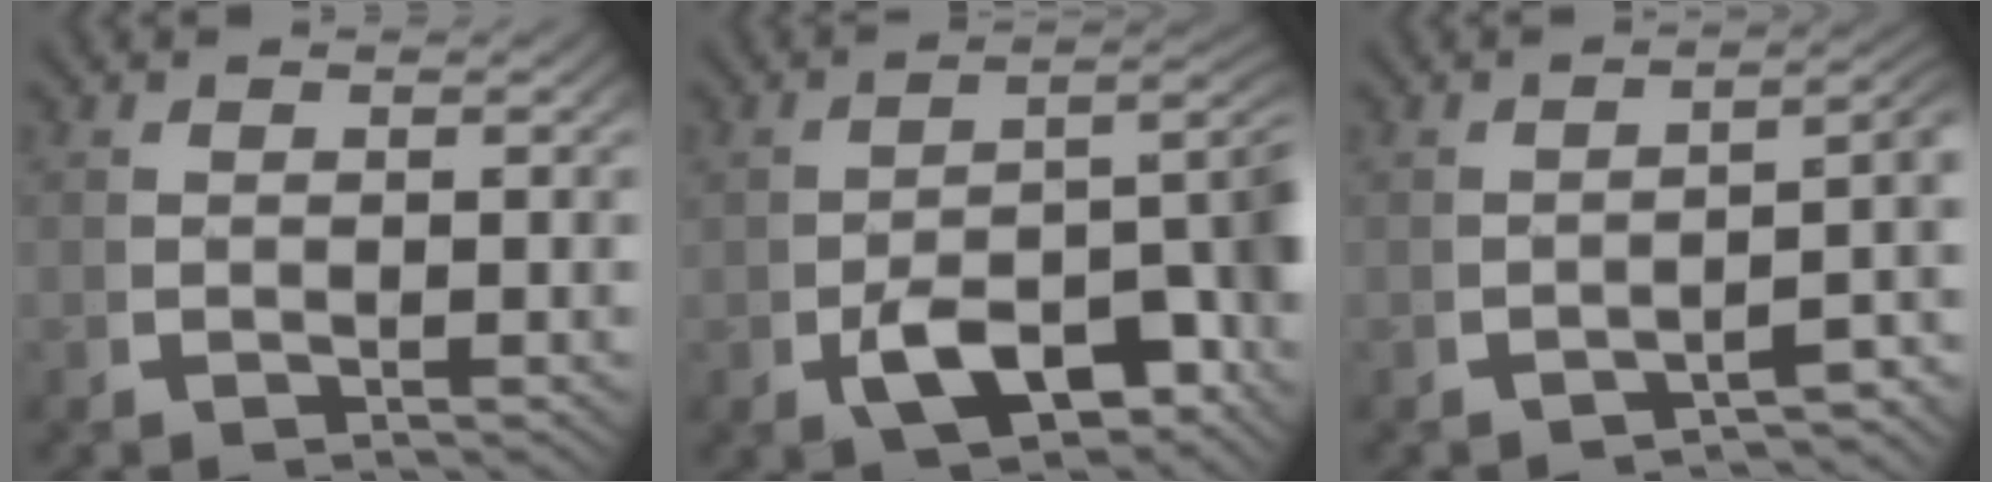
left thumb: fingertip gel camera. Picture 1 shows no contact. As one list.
[{"total": 9.9, "force": [-2.3, 5.1, 8.2], "torque": [-0.124, -0.019, -0.022]}, {"total": 6.0, "force": [-2.3, 2.6, 4.9], "torque": [-0.056, 0.005, -0.036]}]